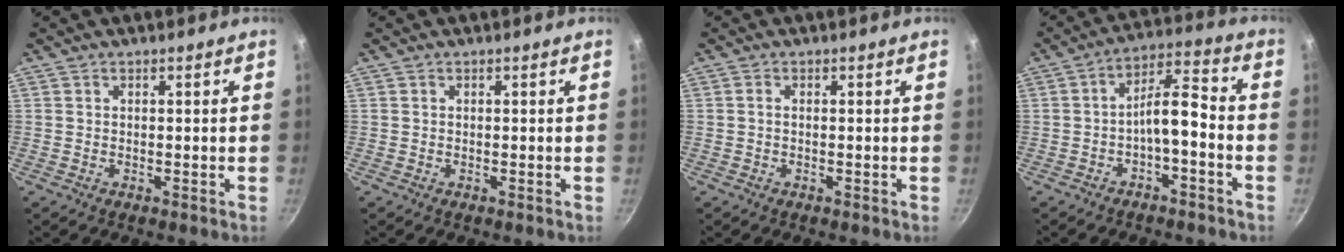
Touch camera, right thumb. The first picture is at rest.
{"total": 0.0}
{"total": 0.8, "force": [-0.1, 0.1, 0.8], "torque": [-0.022, 0.004, -0.002]}
{"total": 7.6, "force": [-2.9, 2.5, 6.5], "torque": [-0.116, 0.051, -0.047]}